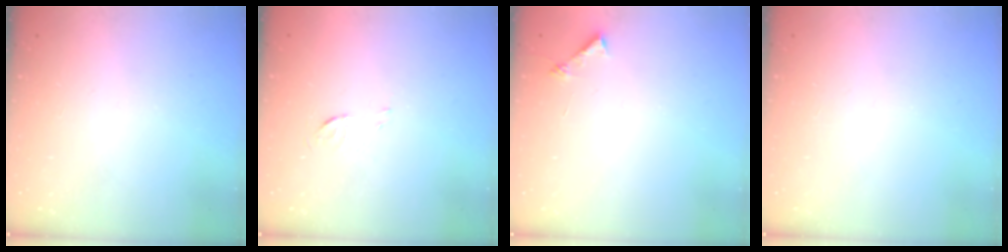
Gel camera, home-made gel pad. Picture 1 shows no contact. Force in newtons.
{"total": 3.3, "press": 3.3, "slide": 0.4}
{"total": 5.6, "press": 5.5, "slide": 0.6}
{"total": 0.0}